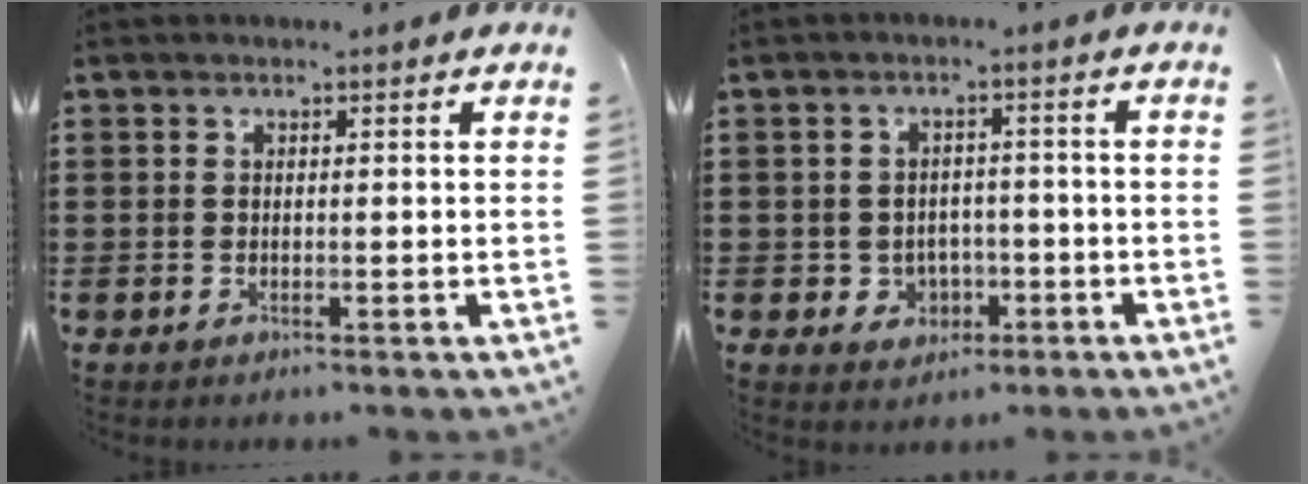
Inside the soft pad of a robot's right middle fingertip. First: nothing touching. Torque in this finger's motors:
{"motor_torque": [0.71, -0.47, 0.04, 0.02]}